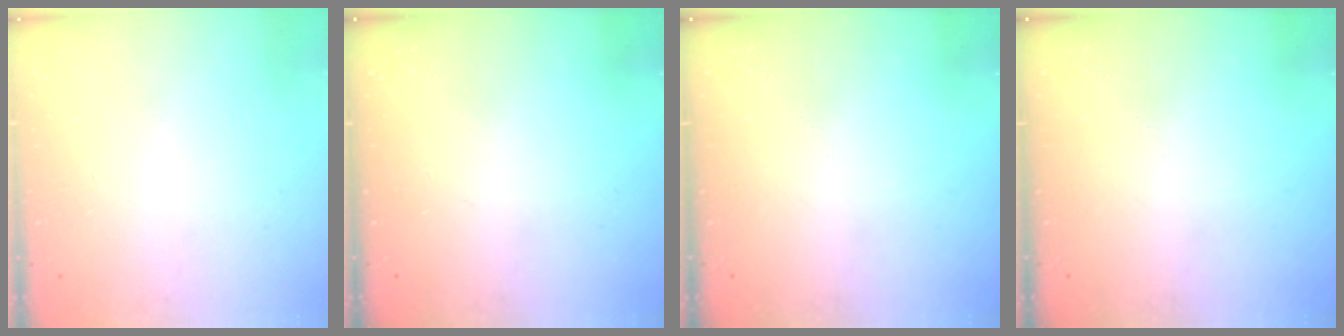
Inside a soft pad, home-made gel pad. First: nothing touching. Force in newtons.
{"total": 0.0}
{"total": 0.0}
{"total": 0.0}